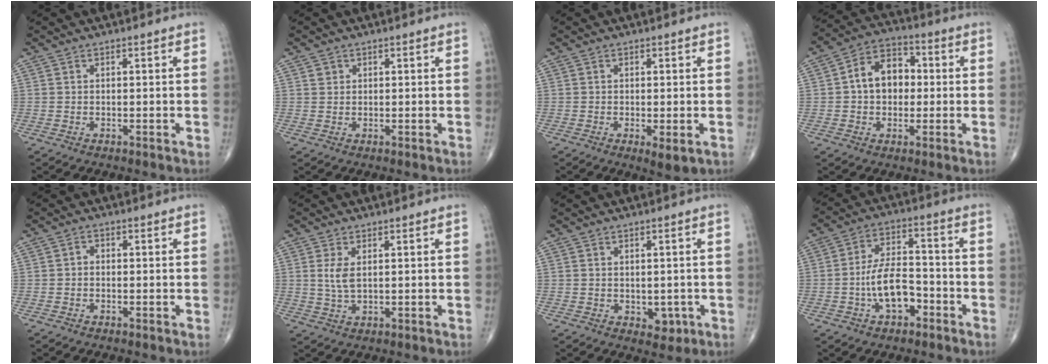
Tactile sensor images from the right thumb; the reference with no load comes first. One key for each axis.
{"total": 1.2, "fx": 0.5, "fy": 1.1, "fz": 0.2, "tx": 0.006, "ty": -0.002, "tz": 0.006}
{"total": 3.4, "fx": -0.9, "fy": 1.1, "fz": 3.1, "tx": -0.050, "ty": -0.012, "tz": -0.013}
{"total": 10.2, "fx": 0.6, "fy": 7.5, "fz": 6.9, "tx": -0.082, "ty": 0.025, "tz": 0.001}
{"total": 1.1, "fx": -0.3, "fy": 0.9, "fz": 0.5, "tx": 0.002, "ty": 0.004, "tz": -0.010}
{"total": 3.6, "fx": 0.9, "fy": 1.7, "fz": 3.1, "tx": -0.067, "ty": -0.006, "tz": 0.024}
{"total": 3.5, "fx": -0.6, "fy": 2.6, "fz": 2.3, "tx": -0.011, "ty": -0.003, "tz": 0.001}
{"total": 10.0, "fx": -3.5, "fy": 5.5, "fz": 7.6, "tx": -0.125, "ty": 0.037, "tz": -0.065}